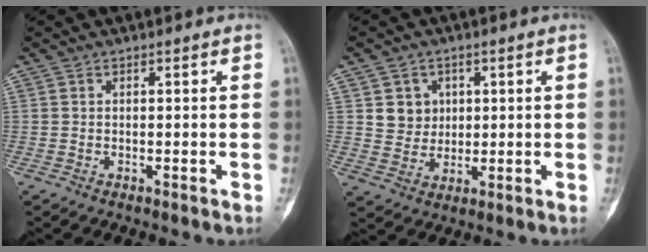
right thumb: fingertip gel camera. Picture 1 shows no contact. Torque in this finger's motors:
{"motor_torque": [0.01, 0.01, 0.13, -0.12, 0.00]}